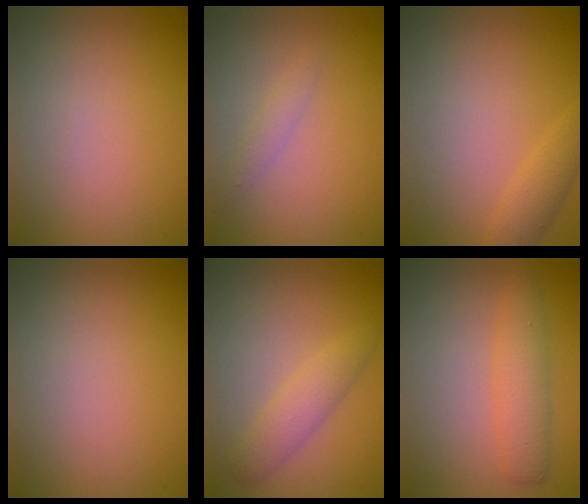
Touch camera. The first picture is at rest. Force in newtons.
{"total": 1.1, "press": 1.1, "slide": 0.1}
{"total": 1.9, "press": 1.9, "slide": 0.1}
{"total": 0.0}
{"total": 2.4, "press": 2.4, "slide": 0.1}
{"total": 2.9, "press": 2.9, "slide": 0.1}